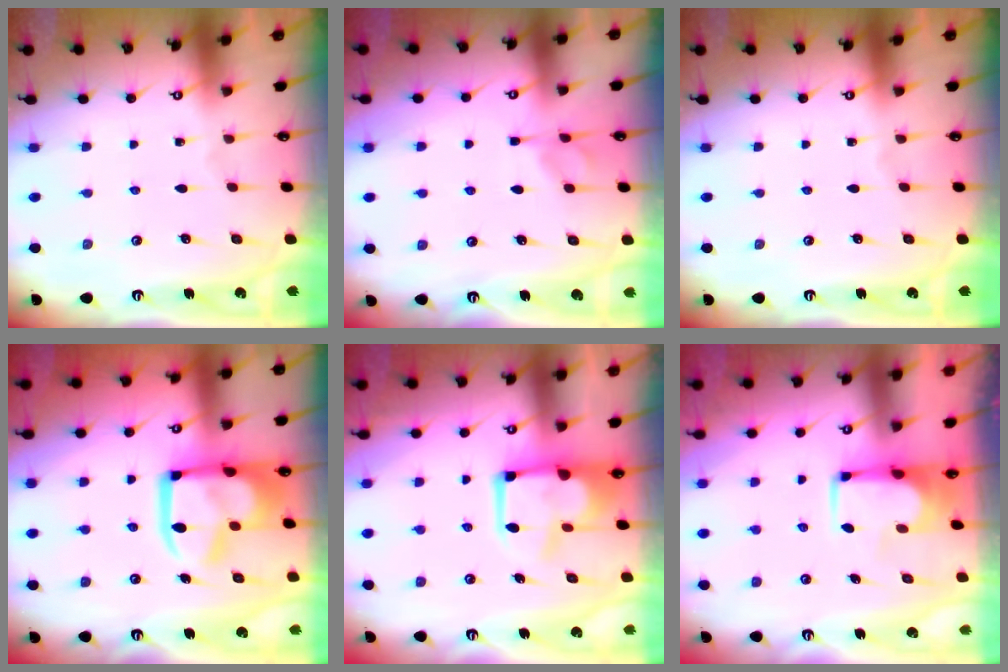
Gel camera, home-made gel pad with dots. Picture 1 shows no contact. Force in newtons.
{"total": 4.8, "press": 4.8, "slide": 0.6}
{"total": 0.0}
{"total": 17.5, "press": 17.3, "slide": 2.1}
{"total": 10.9, "press": 10.9, "slide": 0.7}
{"total": 1.7, "press": 1.7, "slide": 0.1}